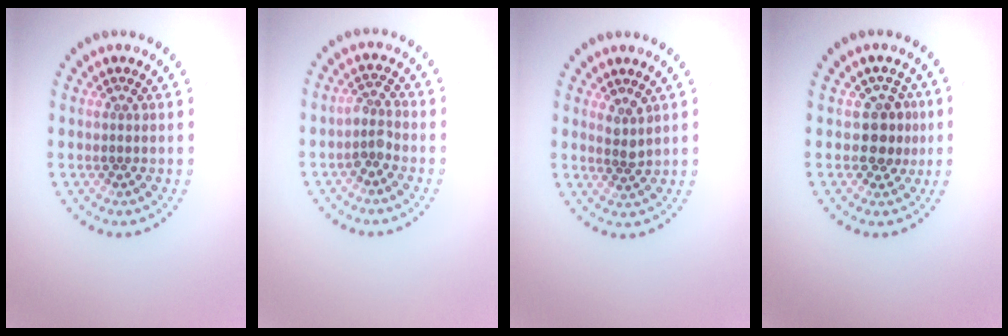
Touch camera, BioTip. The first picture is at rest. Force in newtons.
{"total": 1.7, "press": 1.2, "slide": 1.2}
{"total": 1.5, "press": 1.2, "slide": 1.0}
{"total": 2.6, "press": 2.2, "slide": 1.2}